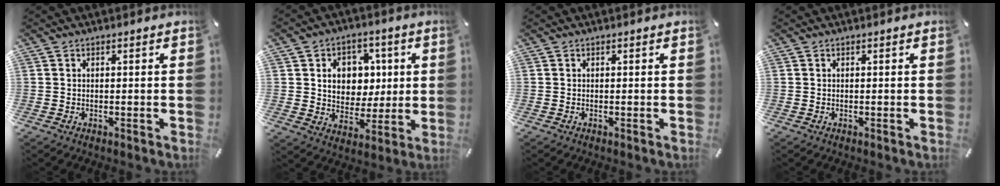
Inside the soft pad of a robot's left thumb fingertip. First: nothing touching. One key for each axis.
{"total": 9.9, "fx": 1.8, "fy": 8.9, "fz": 3.8, "tx": -0.048, "ty": -0.003, "tz": 0.036}
{"total": 0.0}
{"total": 0.0}